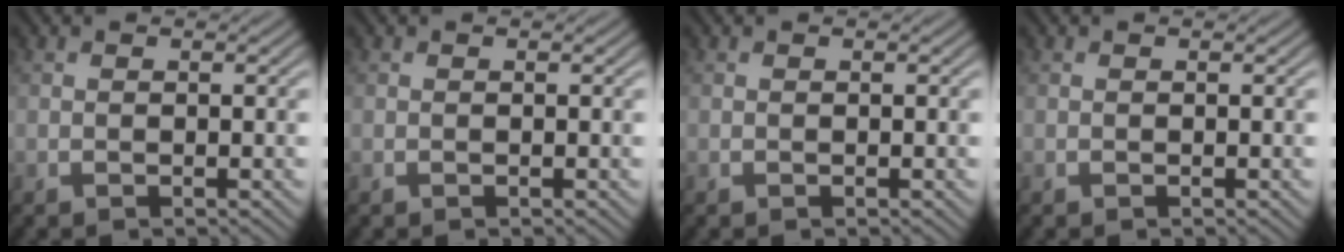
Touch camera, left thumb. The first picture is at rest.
{"total": 0.0}
{"total": 0.0}
{"total": 0.0}